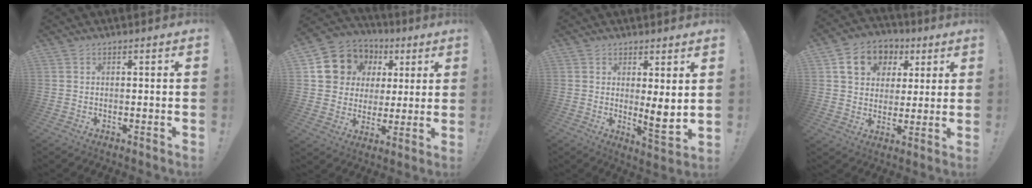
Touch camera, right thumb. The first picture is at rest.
{"total": 12.5, "force": [4.7, 11.0, 3.6], "torque": [-0.054, -0.022, 0.107]}
{"total": 6.1, "force": [1.9, 0.9, 5.7], "torque": [-0.058, -0.038, 0.032]}
{"total": 12.7, "force": [5.4, 10.2, 5.3], "torque": [-0.066, -0.020, 0.105]}